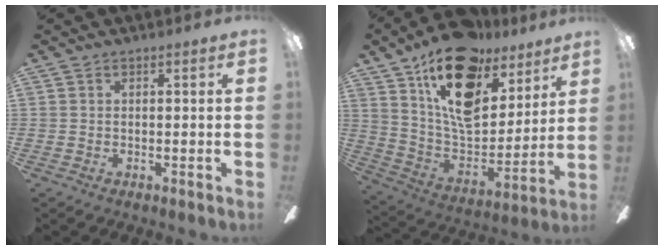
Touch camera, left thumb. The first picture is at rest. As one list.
[{"total": 21.4, "force": [13.4, 11.5, 12.1], "torque": [-0.196, -0.082, 0.238]}]